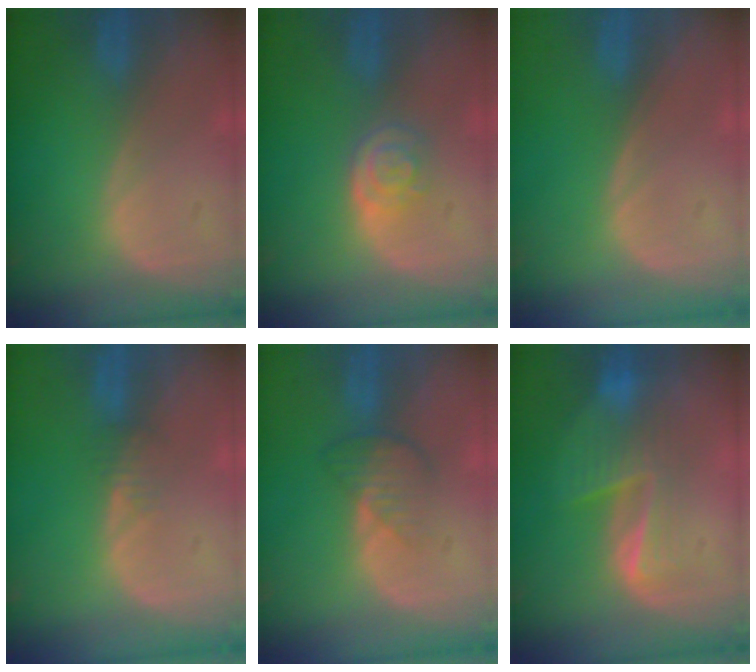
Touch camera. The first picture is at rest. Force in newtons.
{"total": 3.3, "press": 3.3, "slide": 0.3}
{"total": 0.0}
{"total": 1.5, "press": 1.5, "slide": 0.2}
{"total": 3.8, "press": 3.4, "slide": 1.6}
{"total": 6.8, "press": 6.3, "slide": 2.4}